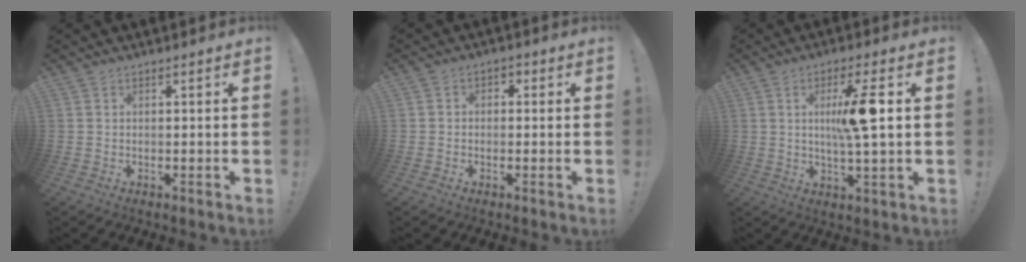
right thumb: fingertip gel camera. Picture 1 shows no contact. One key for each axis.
{"total": 2.5, "fx": -1.4, "fy": 1.8, "fz": 1.0, "tx": -0.007, "ty": 0.009, "tz": -0.028}
{"total": 10.7, "fx": 1.6, "fy": 0.5, "fz": 10.6, "tx": -0.183, "ty": -0.002, "tz": 0.018}